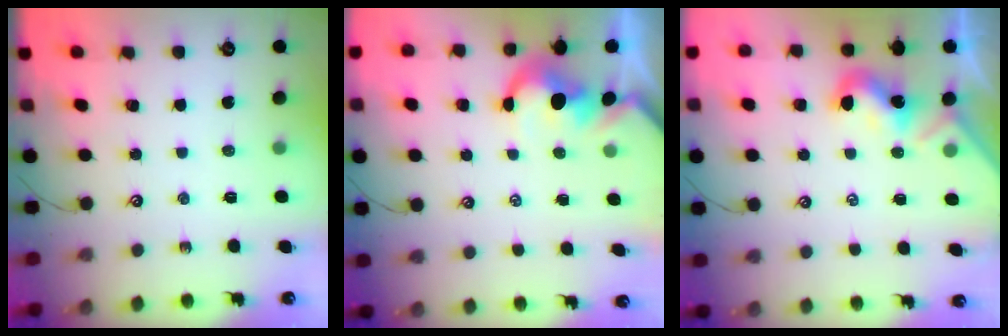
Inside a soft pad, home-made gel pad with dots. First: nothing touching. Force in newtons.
{"total": 1.2, "press": 0.9, "slide": 0.8}
{"total": 2.0, "press": 2.0, "slide": 0.5}